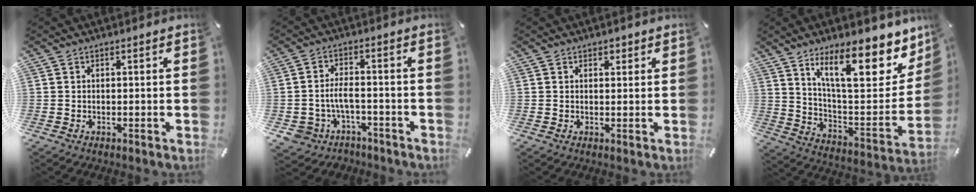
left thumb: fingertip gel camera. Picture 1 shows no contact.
{"total": 6.3, "force": [-2.1, 4.6, 3.7], "torque": [-0.094, 0.009, -0.043]}
{"total": 1.3, "force": [0.8, 1.0, 0.4], "torque": [0.000, 0.000, 0.012]}
{"total": 22.6, "force": [14.2, 8.4, 15.4], "torque": [-0.228, -0.094, 0.234]}